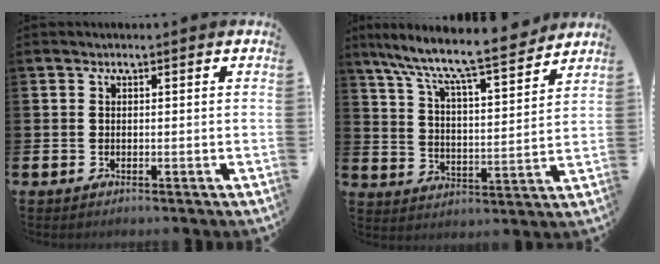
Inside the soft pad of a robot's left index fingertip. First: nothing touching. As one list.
[{"total": 9.0, "force": [8.2, 0.8, 3.5], "torque": [-0.095, -0.065, 0.134]}]